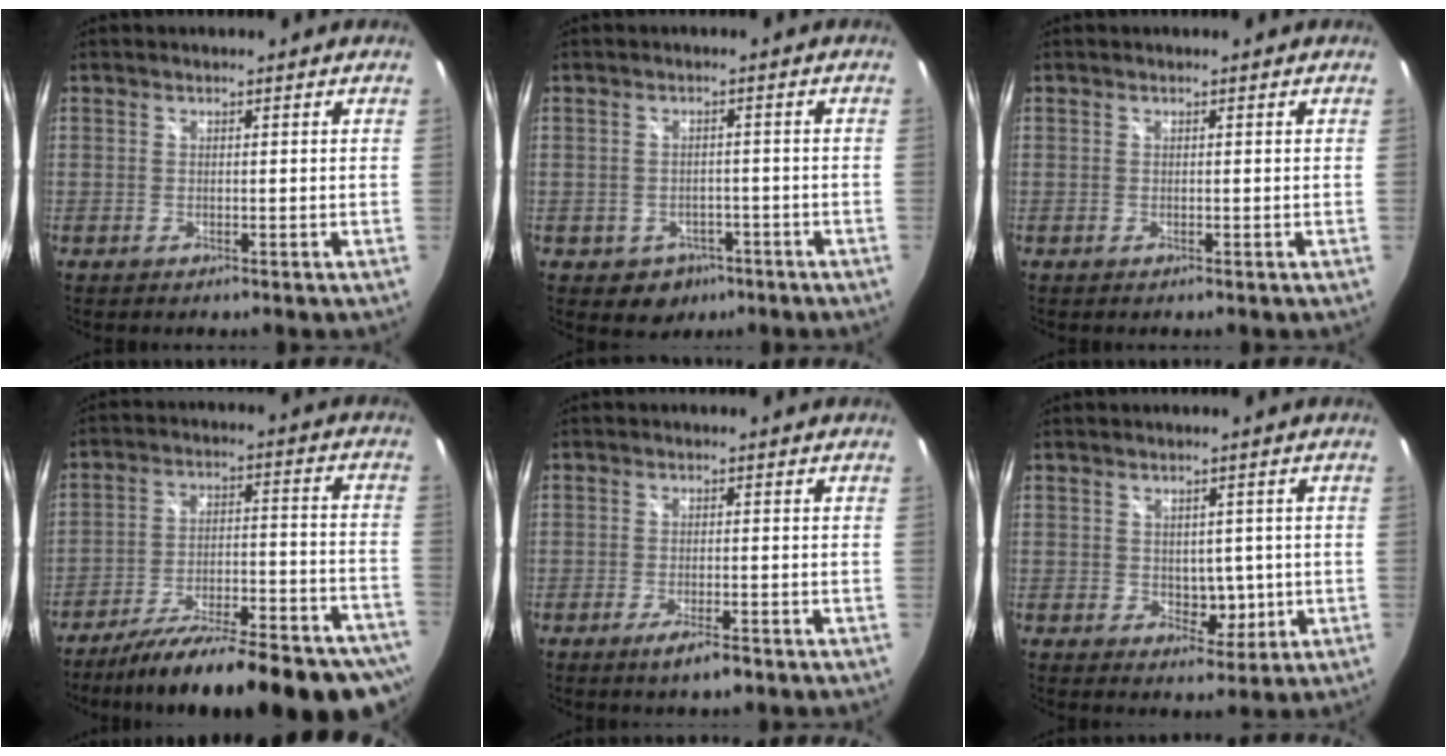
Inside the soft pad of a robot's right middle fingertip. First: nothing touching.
{"total": 5.1, "force": [-2.6, 4.1, 1.3], "torque": [-0.036, 0.006, -0.025]}
{"total": 0.0}
{"total": 27.5, "force": [-22.5, 5.8, 14.8], "torque": [-0.226, -0.046, -0.306]}
{"total": 2.8, "force": [-1.9, 0.7, 1.9], "torque": [-0.041, -0.005, -0.035]}
{"total": 4.4, "force": [-0.3, 3.3, 2.9], "torque": [-0.041, -0.004, 0.001]}